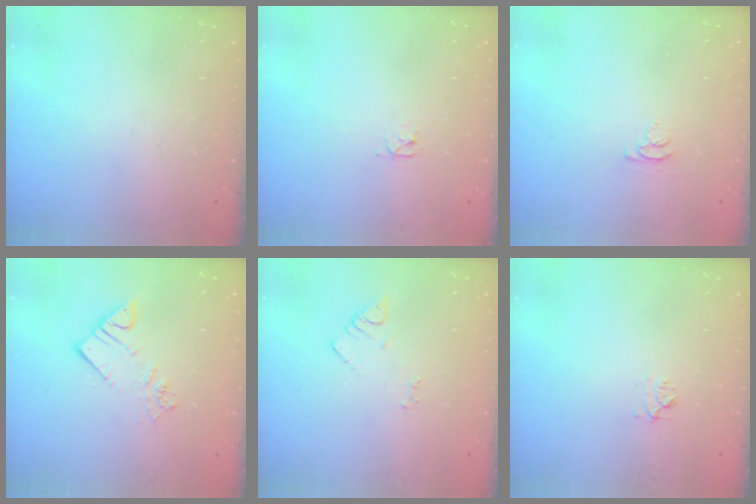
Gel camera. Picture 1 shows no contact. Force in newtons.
{"total": 2.4, "press": 2.4, "slide": 0.3}
{"total": 3.4, "press": 3.4, "slide": 0.5}
{"total": 7.4, "press": 7.4, "slide": 0.4}
{"total": 3.4, "press": 3.4, "slide": 0.6}
{"total": 4.4, "press": 4.4, "slide": 0.5}